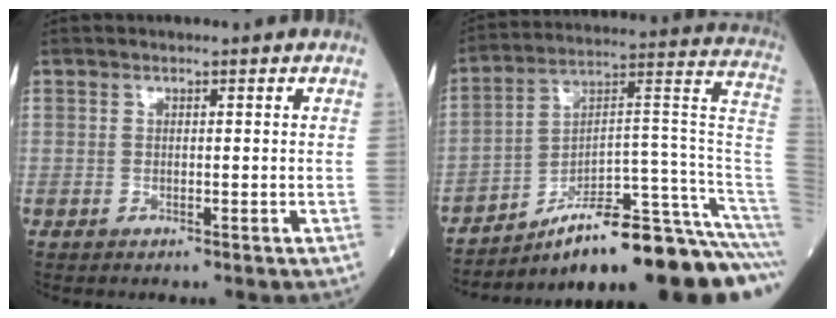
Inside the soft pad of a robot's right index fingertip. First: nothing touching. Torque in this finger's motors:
{"motor_torque": [0.16, -1.12, 0.59, 0.00]}